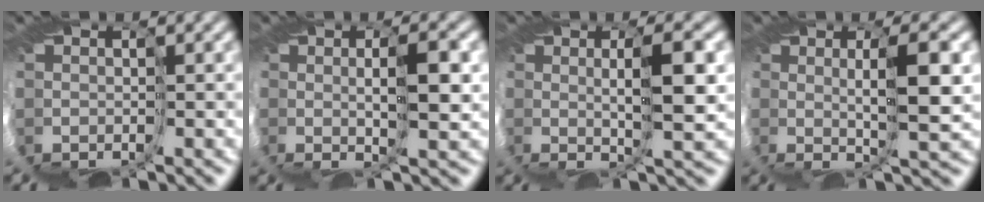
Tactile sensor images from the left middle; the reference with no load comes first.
{"total": 3.8, "force": [1.5, -0.8, 3.4], "torque": [-0.067, -0.005, 0.027]}
{"total": 4.3, "force": [1.7, -1.2, 3.8], "torque": [-0.071, -0.002, 0.025]}
{"total": 4.6, "force": [1.8, -1.3, 4.0], "torque": [-0.070, 0.000, 0.025]}